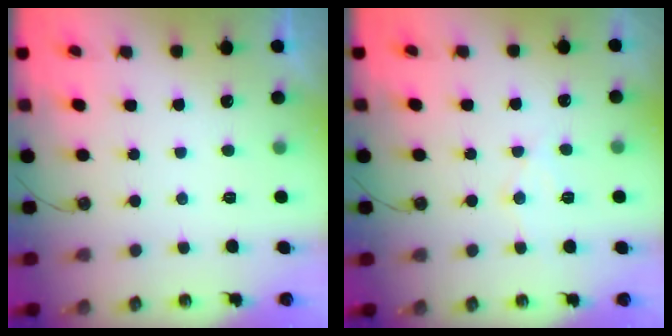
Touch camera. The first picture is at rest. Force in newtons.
{"total": 7.4, "press": 7.4, "slide": 0.5}